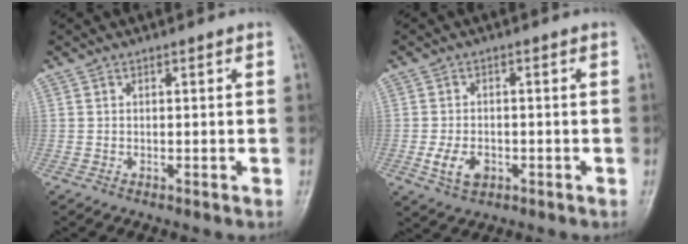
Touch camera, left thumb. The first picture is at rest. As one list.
[{"total": 5.0, "force": [-1.7, 3.5, 3.2], "torque": [-0.051, 0.001, -0.028]}]